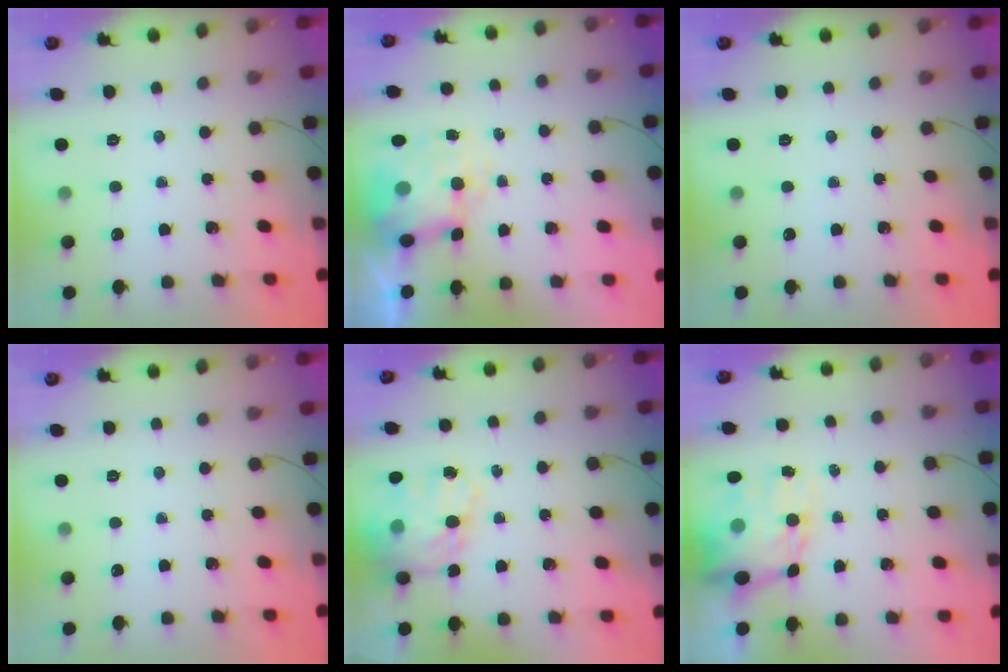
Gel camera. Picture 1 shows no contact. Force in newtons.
{"total": 8.5, "press": 8.3, "slide": 1.9}
{"total": 0.0}
{"total": 0.0}
{"total": 18.1, "press": 17.6, "slide": 4.0}
{"total": 13.6, "press": 13.2, "slide": 3.4}